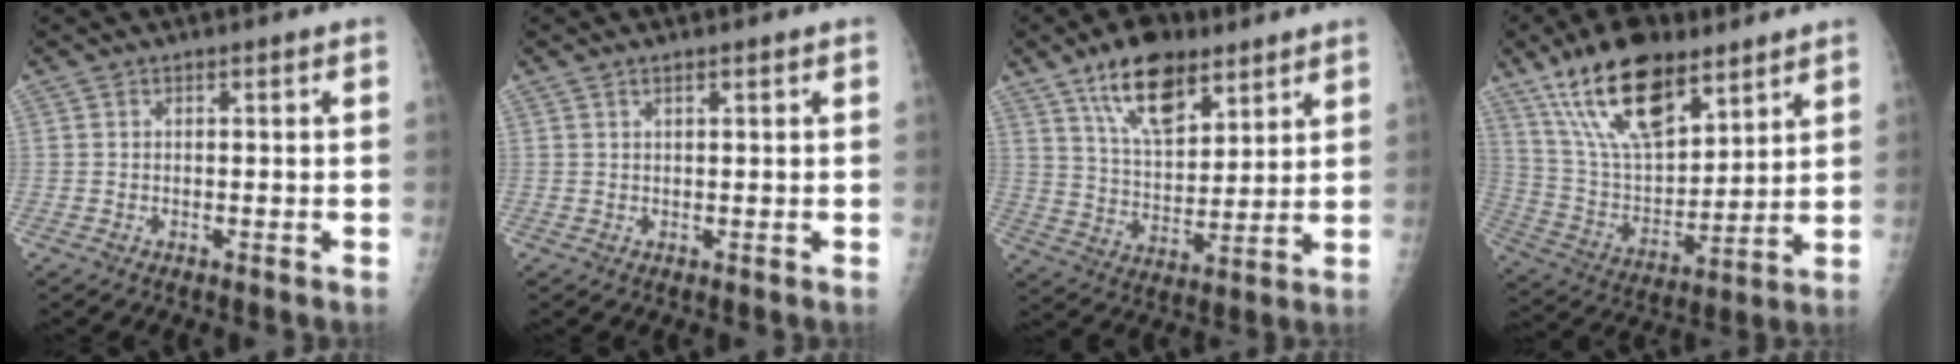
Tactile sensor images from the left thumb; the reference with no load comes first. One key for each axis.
{"total": 1.0, "fx": 0.7, "fy": 0.2, "fz": 0.7, "tx": -0.012, "ty": 0.000, "tz": 0.014}
{"total": 14.4, "fx": 8.9, "fy": 7.0, "fz": 9.0, "tx": -0.122, "ty": -0.043, "tz": 0.157}
{"total": 20.0, "fx": 12.5, "fy": 8.9, "fz": 12.9, "tx": -0.200, "ty": -0.052, "tz": 0.237}